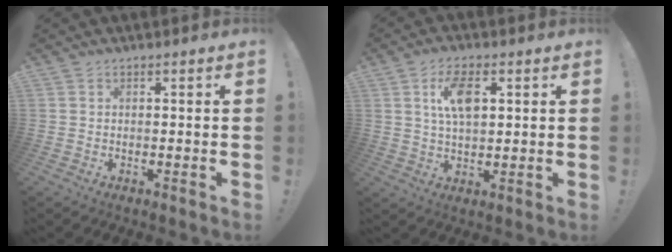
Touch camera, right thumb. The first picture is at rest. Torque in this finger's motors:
{"motor_torque": [0.92, 0.94, 0.12, 0.05, 0.09]}